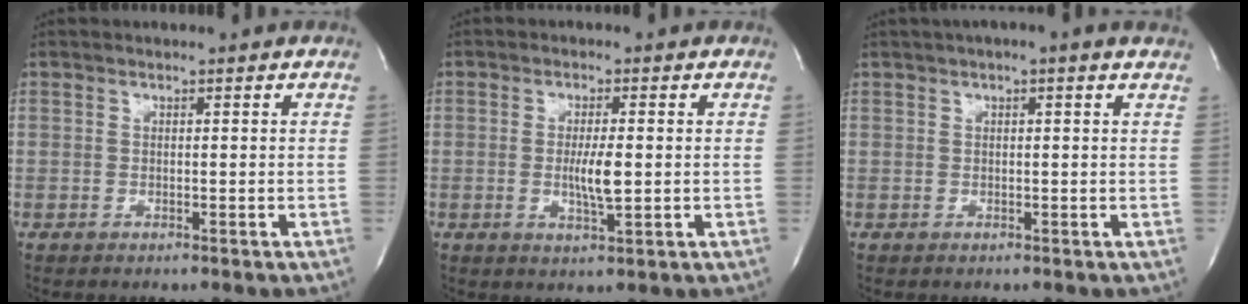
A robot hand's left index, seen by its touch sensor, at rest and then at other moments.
{"total": 4.4, "force": [-0.4, 0.7, 4.4], "torque": [-0.083, -0.006, -0.005]}
{"total": 3.4, "force": [1.9, 0.3, 2.8], "torque": [-0.042, 0.020, 0.020]}